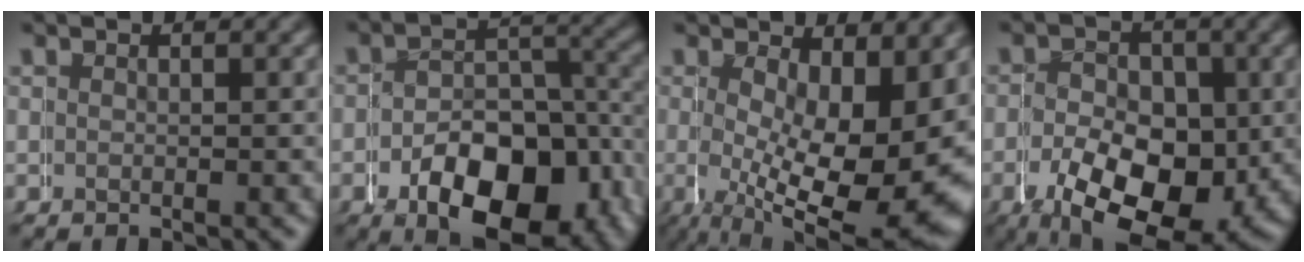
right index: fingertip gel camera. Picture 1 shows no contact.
{"total": 10.4, "force": [-4.3, 5.9, 7.4], "torque": [-0.104, -0.036, -0.054]}
{"total": 12.2, "force": [-0.1, 5.4, 11.0], "torque": [-0.167, -0.047, 0.027]}
{"total": 10.1, "force": [-3.0, 6.3, 7.3], "torque": [-0.128, -0.052, -0.026]}